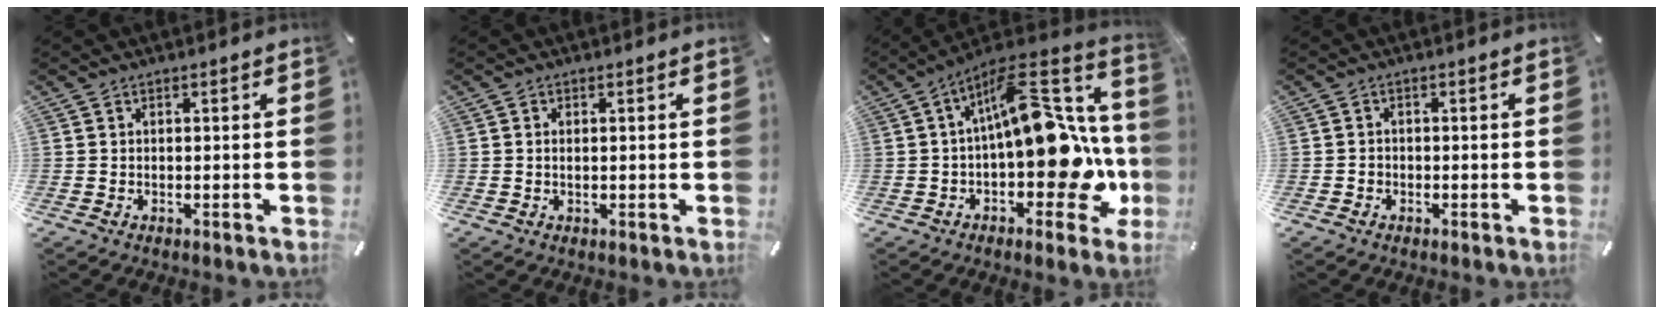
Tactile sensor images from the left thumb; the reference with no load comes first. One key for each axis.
{"total": 0.8, "fx": 0.1, "fy": 0.5, "fz": 0.6, "tx": -0.014, "ty": 0.002, "tz": 0.001}
{"total": 19.2, "fx": -0.3, "fy": 10.4, "fz": 16.1, "tx": -0.202, "ty": -0.006, "tz": 0.001}
{"total": 1.2, "fx": -0.6, "fy": 1.0, "fz": 0.1, "tx": -0.002, "ty": 0.006, "tz": -0.015}